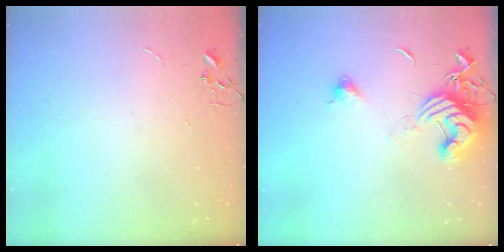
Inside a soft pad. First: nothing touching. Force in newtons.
{"total": 13.8, "press": 13.7, "slide": 1.7}